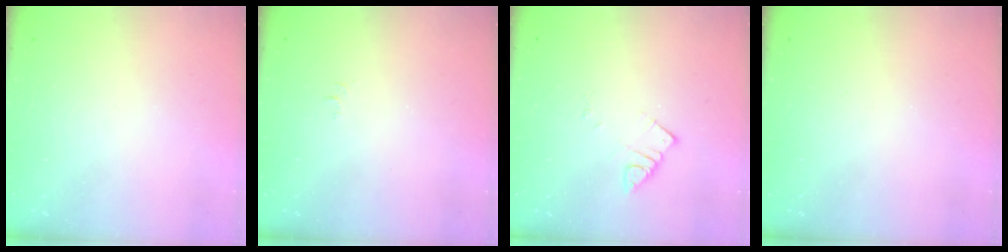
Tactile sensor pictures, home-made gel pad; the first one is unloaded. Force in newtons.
{"total": 4.0, "press": 3.9, "slide": 0.3}
{"total": 2.6, "press": 2.6, "slide": 0.1}
{"total": 0.0}